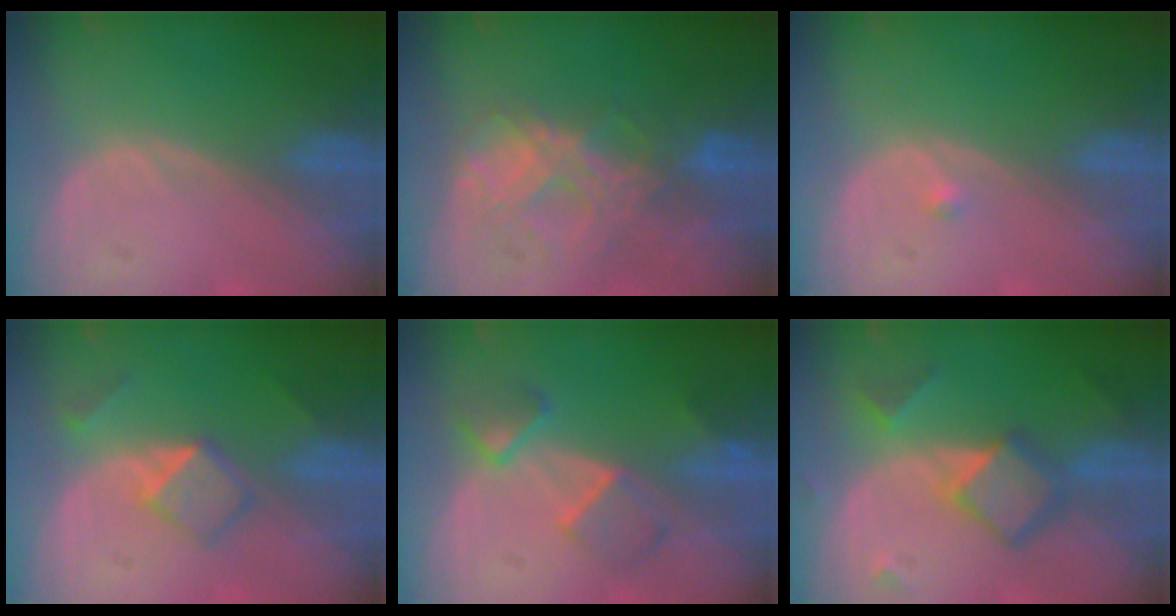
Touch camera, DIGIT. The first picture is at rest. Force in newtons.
{"total": 8.3, "press": 7.4, "slide": 3.7}
{"total": 0.7, "press": 0.5, "slide": 0.4}
{"total": 5.3, "press": 4.5, "slide": 2.8}
{"total": 5.6, "press": 5.6, "slide": 0.6}
{"total": 6.8, "press": 6.8, "slide": 0.5}